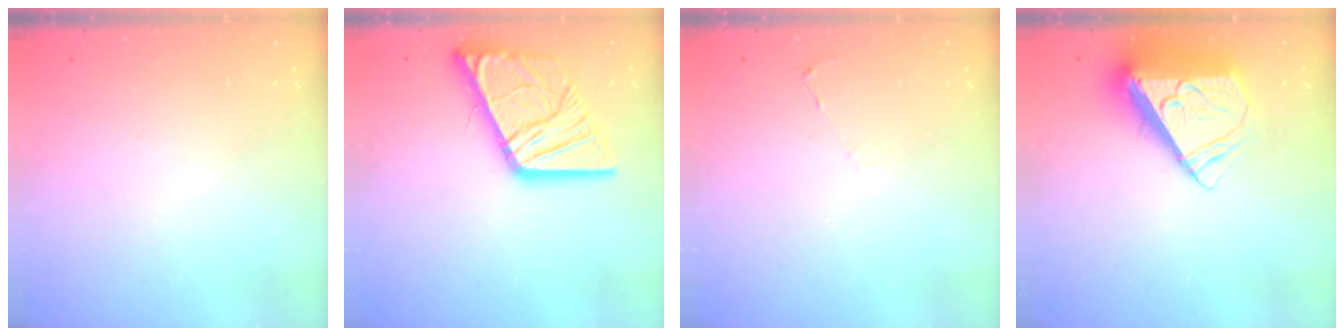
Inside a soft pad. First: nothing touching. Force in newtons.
{"total": 18.1, "press": 18.0, "slide": 2.1}
{"total": 2.4, "press": 2.3, "slide": 0.4}
{"total": 10.7, "press": 10.6, "slide": 1.6}